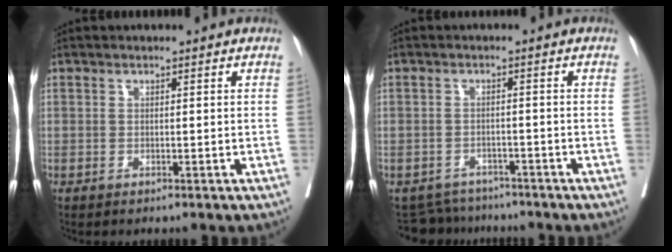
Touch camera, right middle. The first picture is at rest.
{"total": 5.2, "force": [-4.8, 1.6, -0.9], "torque": [0.010, 0.006, -0.072]}